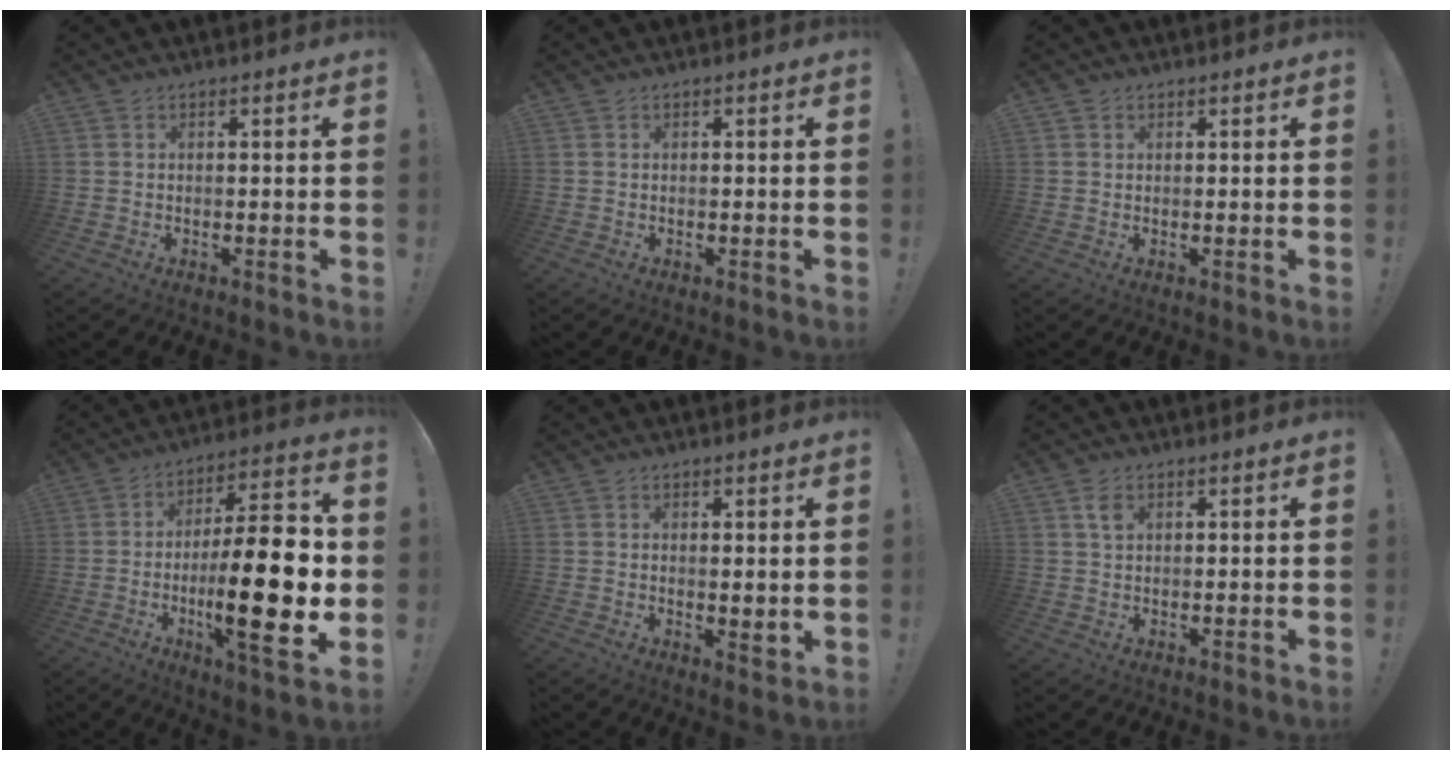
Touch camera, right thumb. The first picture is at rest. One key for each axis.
{"total": 0.0}
{"total": 1.1, "fx": 0.8, "fy": 0.8, "fz": 0.1, "tx": 0.004, "ty": -0.001, "tz": 0.014}
{"total": 23.3, "fx": -3.8, "fy": 6.5, "fz": 22.1, "tx": -0.365, "ty": 0.005, "tz": -0.062}
{"total": 2.7, "fx": 1.9, "fy": 0.7, "fz": 1.8, "tx": -0.018, "ty": -0.017, "tz": 0.032}
{"total": 3.0, "fx": 1.5, "fy": 1.8, "fz": 1.8, "tx": -0.026, "ty": -0.002, "tz": 0.025}